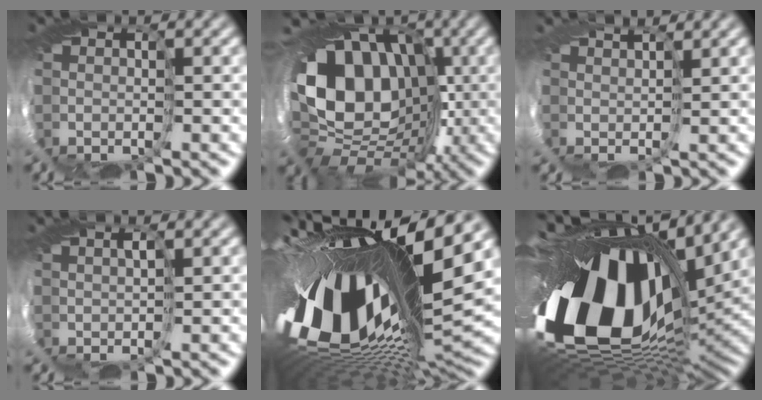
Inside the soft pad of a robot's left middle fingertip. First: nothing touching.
{"total": 11.1, "force": [0.8, 8.9, 6.5], "torque": [-0.098, 0.007, -0.008]}
{"total": 3.9, "force": [3.1, -2.2, -1.2], "torque": [0.022, 0.020, 0.015]}
{"total": 2.3, "force": [0.7, -2.0, -0.9], "torque": [0.022, 0.012, -0.001]}
{"total": 15.2, "force": [0.9, 5.0, 14.3], "torque": [-0.271, -0.058, 0.012]}
{"total": 16.5, "force": [1.4, 8.9, 13.8], "torque": [-0.270, -0.077, 0.023]}